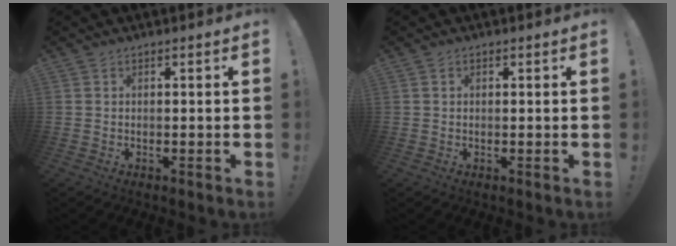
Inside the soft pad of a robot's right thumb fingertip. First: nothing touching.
{"total": 0.5, "force": [0.1, 0.5, 0.2], "torque": [0.002, 0.000, 0.000]}